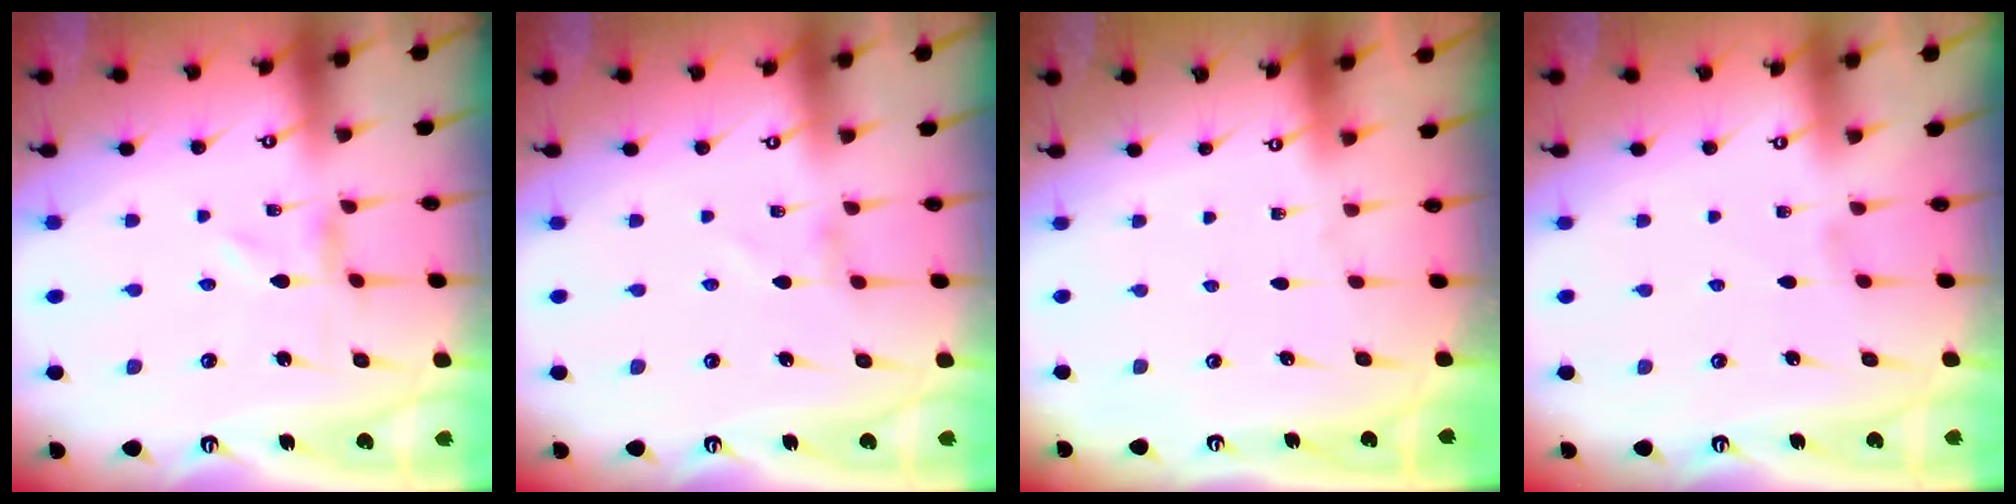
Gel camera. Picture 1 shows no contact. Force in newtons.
{"total": 0.0}
{"total": 0.0}
{"total": 0.0}